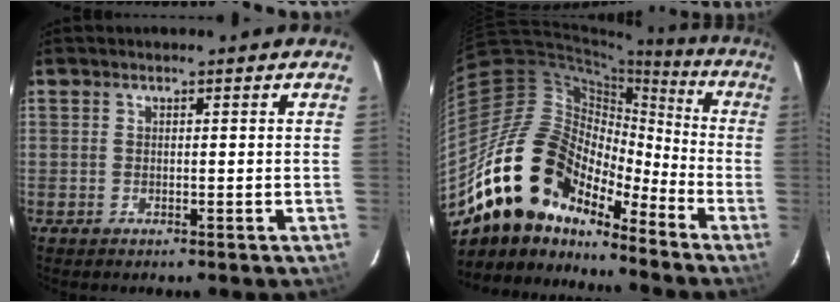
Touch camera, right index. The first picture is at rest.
{"total": 20.0, "force": [-14.0, 10.9, 9.3], "torque": [-0.173, 0.011, -0.252]}